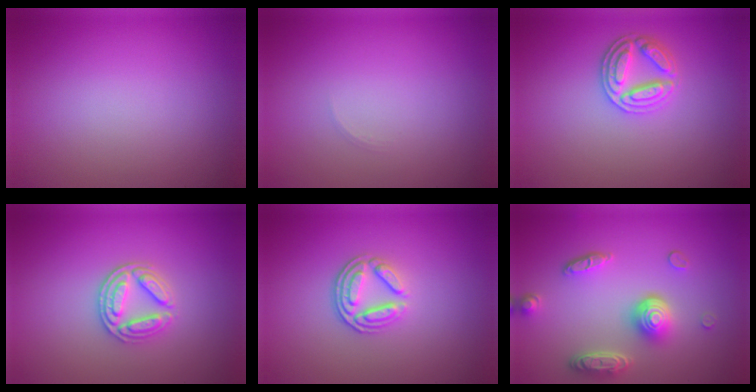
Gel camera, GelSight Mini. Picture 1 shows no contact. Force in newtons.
{"total": 0.6, "press": 0.6, "slide": 0.1}
{"total": 3.0, "press": 2.9, "slide": 0.8}
{"total": 3.3, "press": 3.0, "slide": 1.3}
{"total": 3.5, "press": 2.6, "slide": 2.4}
{"total": 5.0, "press": 3.7, "slide": 3.3}